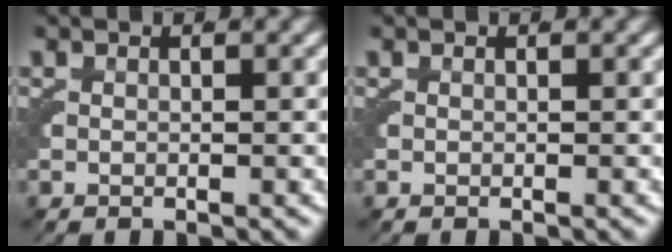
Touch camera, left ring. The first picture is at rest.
{"total": 0.0}